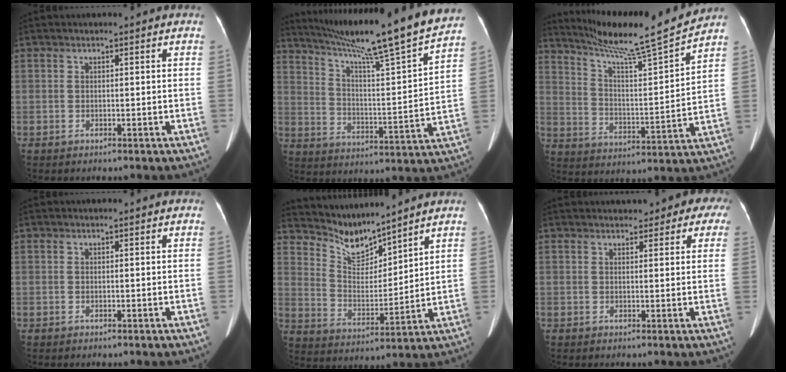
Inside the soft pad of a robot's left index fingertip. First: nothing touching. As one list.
[{"total": 22.7, "force": [19.5, -1.6, 11.6], "torque": [-0.191, -0.036, 0.280]}, {"total": 16.4, "force": [14.8, -1.9, 6.7], "torque": [-0.121, -0.026, 0.231]}, {"total": 0.0}, {"total": 7.7, "force": [7.6, 0.5, 0.7], "torque": [-0.030, -0.006, 0.160]}, {"total": 9.6, "force": [7.1, 5.0, 4.2], "torque": [-0.023, 0.026, 0.069]}]